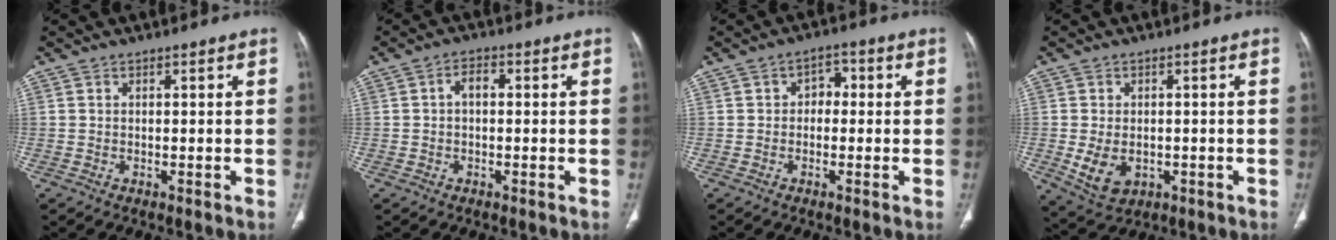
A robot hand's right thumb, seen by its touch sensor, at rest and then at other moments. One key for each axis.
{"total": 2.8, "fx": 0.1, "fy": 1.6, "fz": 2.2, "tx": -0.035, "ty": 0.012, "tz": -0.002}
{"total": 0.9, "fx": 0.3, "fy": 0.7, "fz": 0.6, "tx": -0.003, "ty": 0.001, "tz": 0.003}
{"total": 6.5, "fx": -1.4, "fy": 4.6, "fz": 4.5, "tx": -0.073, "ty": -0.002, "tz": -0.006}